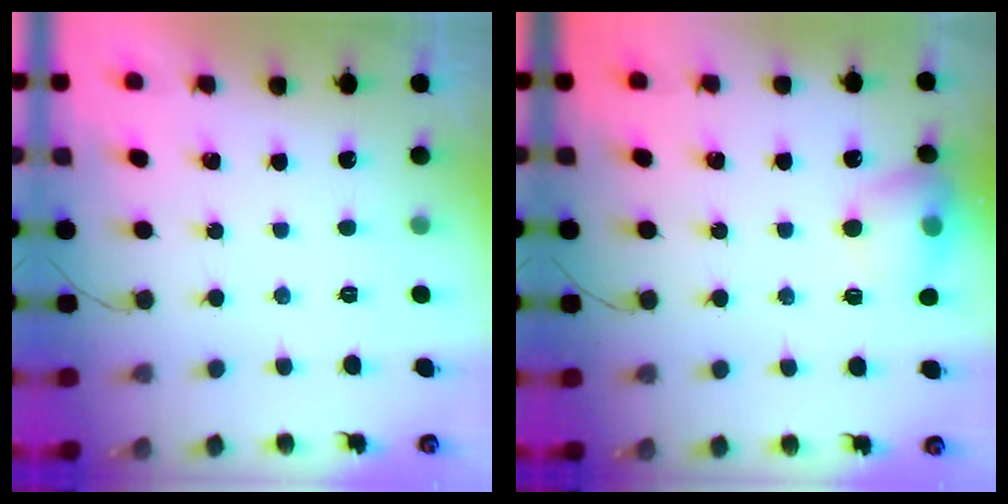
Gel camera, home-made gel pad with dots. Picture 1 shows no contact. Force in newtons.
{"total": 12.8, "press": 12.7, "slide": 1.5}